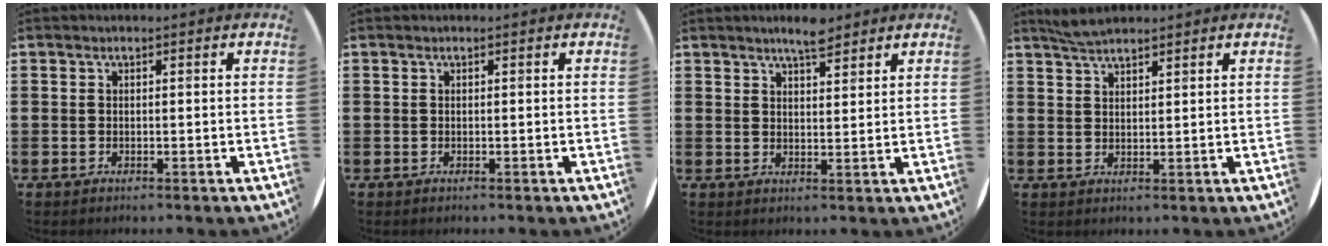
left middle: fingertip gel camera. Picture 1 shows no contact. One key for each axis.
{"total": 0.0}
{"total": 4.0, "fx": 3.6, "fy": 0.7, "fz": 1.5, "tx": -0.027, "ty": -0.009, "tz": 0.063}
{"total": 3.4, "fx": 3.2, "fy": 0.5, "fz": 1.2, "tx": -0.029, "ty": 0.000, "tz": 0.059}